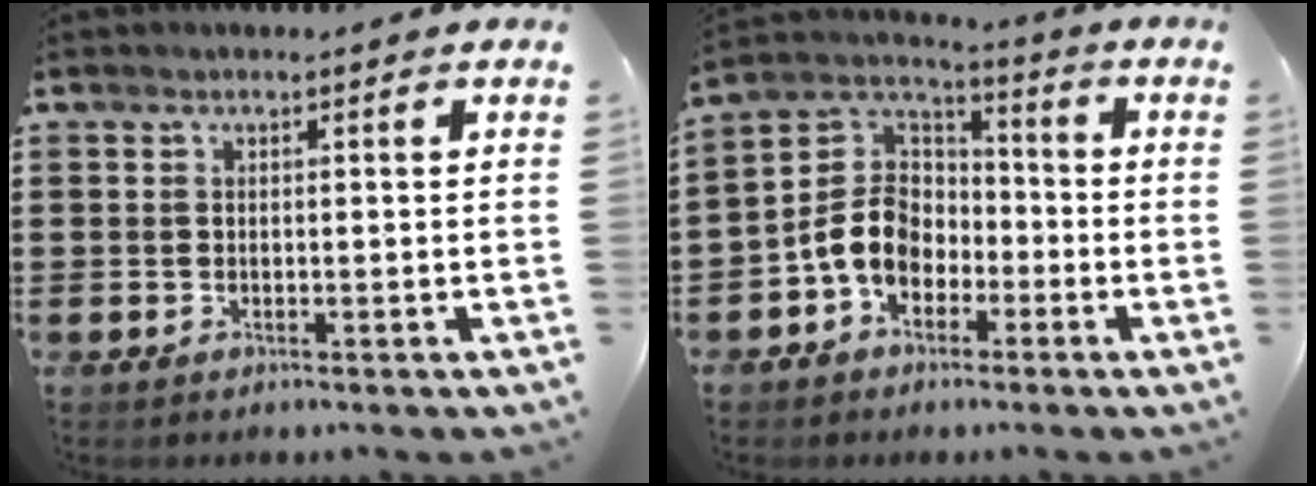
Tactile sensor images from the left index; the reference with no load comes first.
{"total": 8.7, "force": [-3.1, 6.8, 4.5], "torque": [-0.132, 0.011, -0.068]}